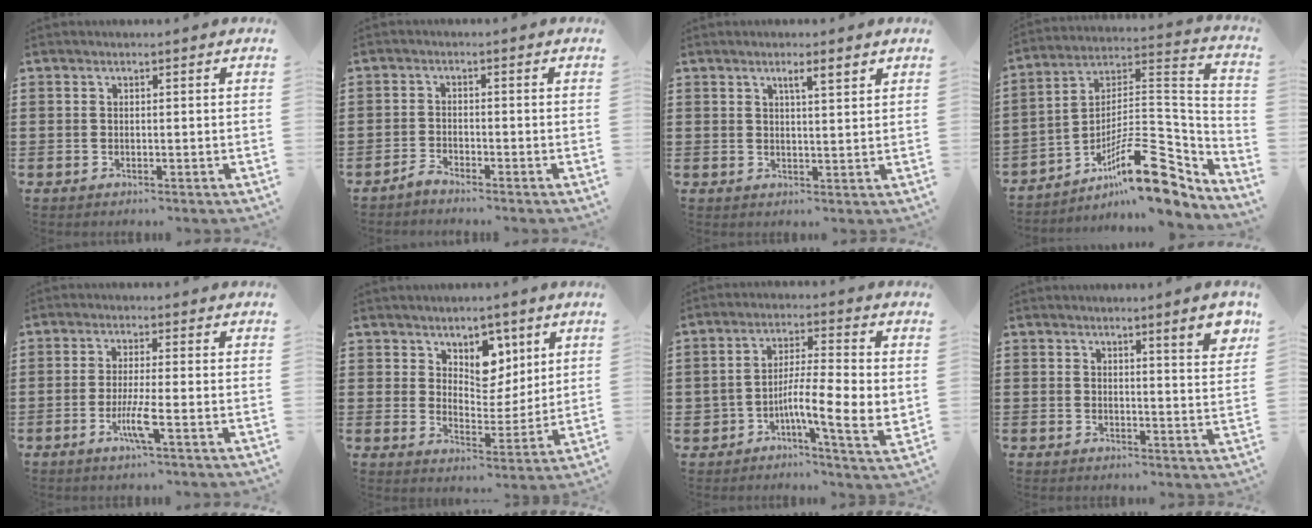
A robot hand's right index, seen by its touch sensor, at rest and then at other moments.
{"total": 2.0, "force": [-2.0, 0.0, 0.0], "torque": [-0.007, 0.004, -0.040]}
{"total": 2.7, "force": [1.4, 0.2, 2.2], "torque": [-0.039, -0.003, 0.020]}
{"total": 16.4, "force": [-10.1, 5.1, 11.9], "torque": [-0.177, 0.026, -0.175]}
{"total": 4.8, "force": [-1.9, 0.1, 4.4], "torque": [-0.087, -0.016, -0.037]}
{"total": 6.0, "force": [4.1, 4.2, 1.3], "torque": [-0.030, -0.016, 0.068]}
{"total": 8.8, "force": [-1.8, 2.5, 8.2], "torque": [-0.129, -0.007, -0.032]}
{"total": 4.9, "force": [3.0, 0.3, 3.9], "torque": [-0.058, -0.008, 0.046]}